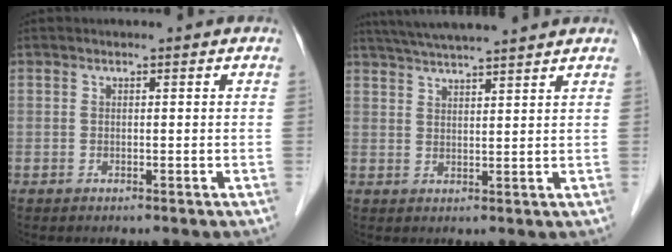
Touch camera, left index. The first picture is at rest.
{"total": 10.8, "force": [9.7, -0.3, 4.7], "torque": [-0.083, 0.029, 0.144]}